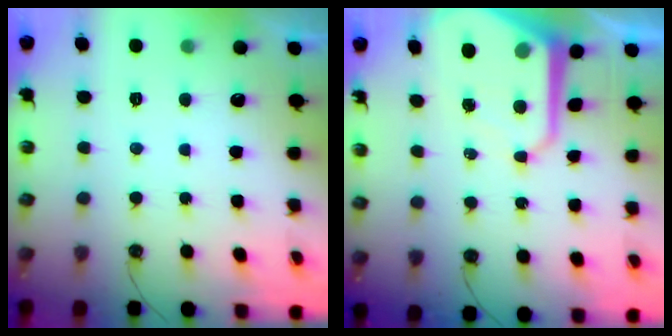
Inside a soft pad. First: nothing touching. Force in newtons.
{"total": 12.7, "press": 12.7, "slide": 1.1}